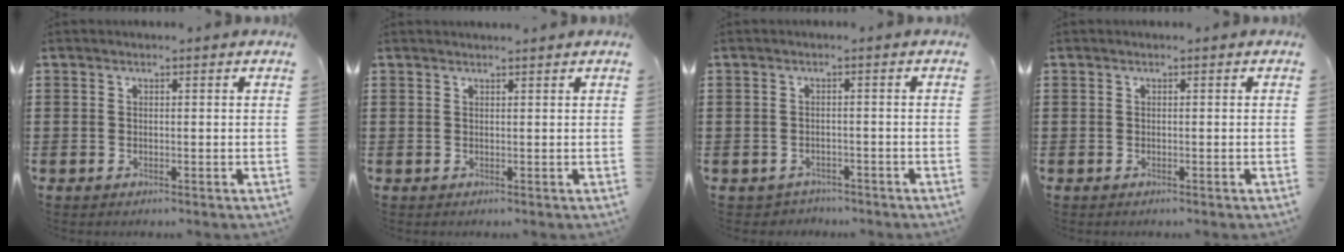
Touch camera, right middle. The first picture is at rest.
{"total": 0.7, "force": [0.7, -0.1, 0.1], "torque": [-0.002, -0.001, 0.014]}
{"total": 1.4, "force": [-1.2, 0.5, -0.2], "torque": [-0.001, 0.003, -0.030]}
{"total": 0.0}